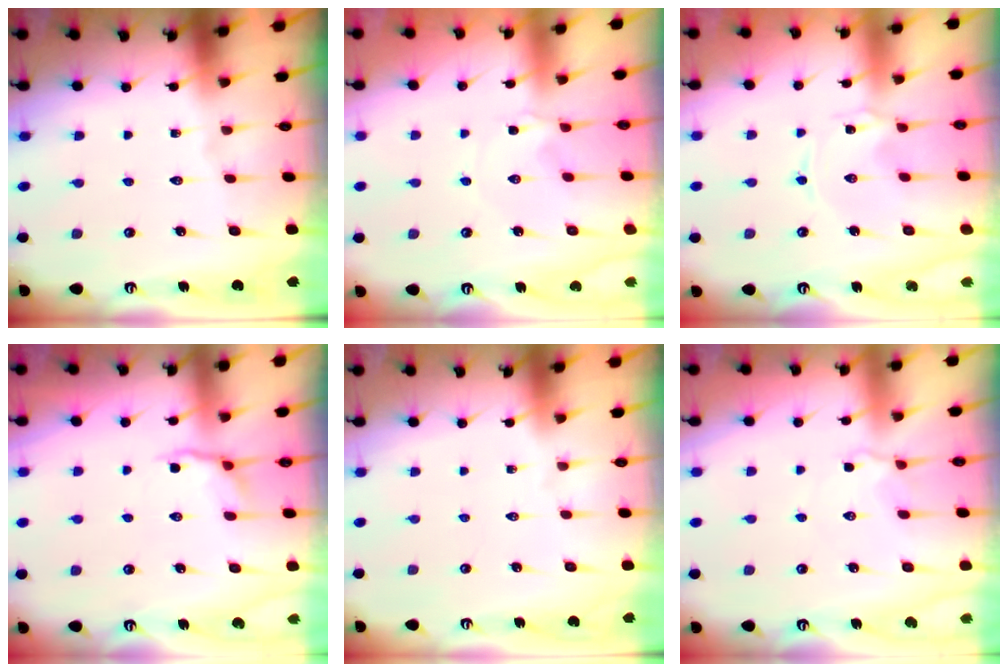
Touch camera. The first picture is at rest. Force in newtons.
{"total": 0.8, "press": 0.7, "slide": 0.2}
{"total": 0.0}
{"total": 3.5, "press": 3.2, "slide": 1.5}
{"total": 0.0}
{"total": 2.6, "press": 2.5, "slide": 0.7}